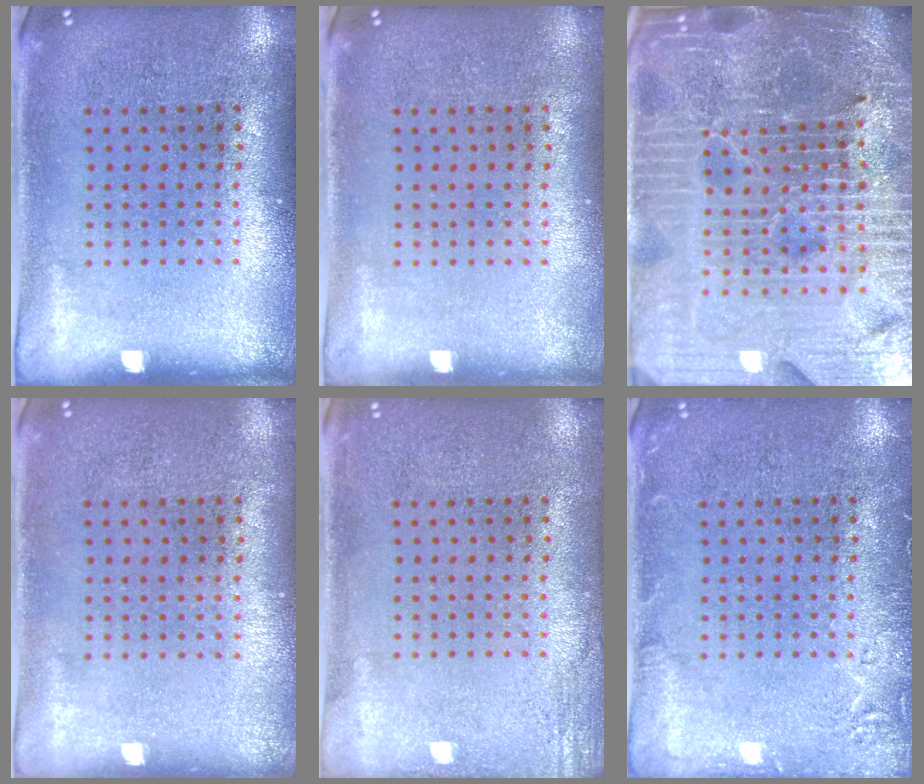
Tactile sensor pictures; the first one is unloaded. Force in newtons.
{"total": 0.0}
{"total": 6.5, "press": 5.8, "slide": 3.0}
{"total": 0.0}
{"total": 1.8, "press": 1.8, "slide": 0.2}
{"total": 2.0, "press": 2.0, "slide": 0.4}